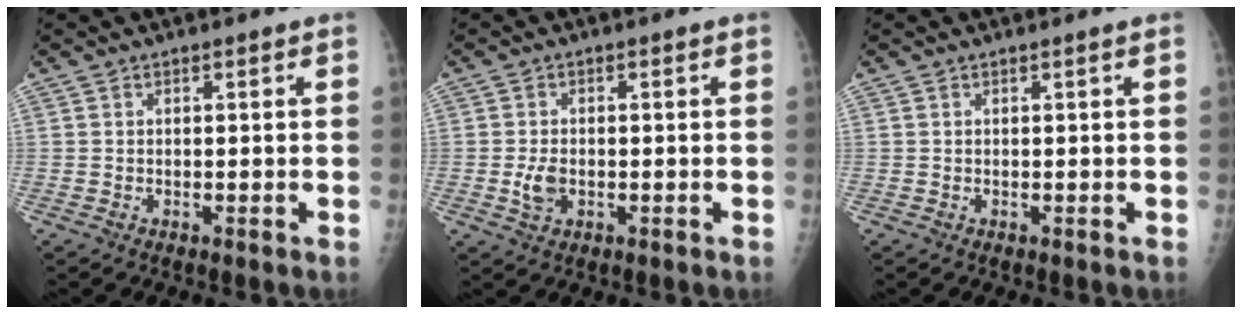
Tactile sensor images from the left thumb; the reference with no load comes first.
{"total": 3.5, "force": [-0.7, 2.3, 2.5], "torque": [-0.048, 0.000, -0.010]}
{"total": 0.0}